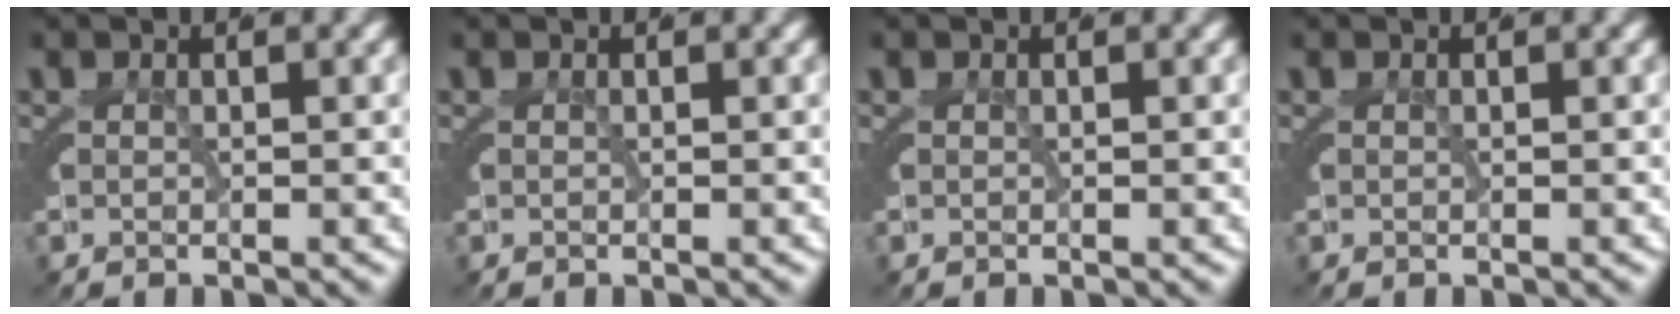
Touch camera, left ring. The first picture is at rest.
{"total": 0.0}
{"total": 0.0}
{"total": 0.0}